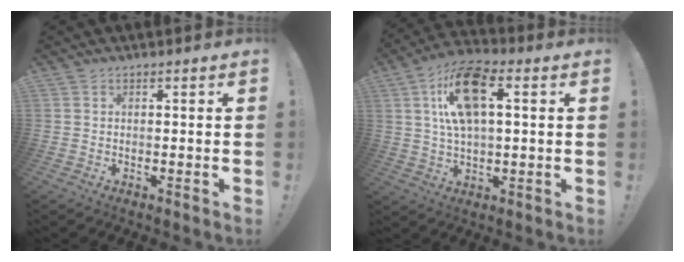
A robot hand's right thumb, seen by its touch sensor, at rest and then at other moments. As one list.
[{"total": 14.5, "force": [3.7, 6.9, 12.3], "torque": [-0.226, 0.009, 0.063]}]